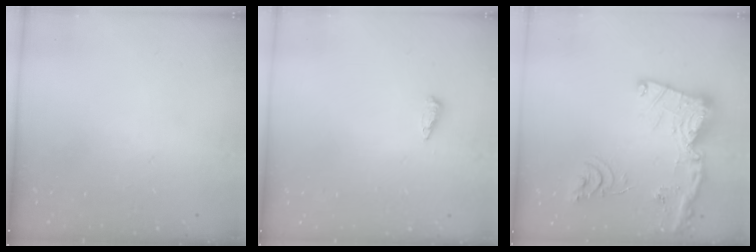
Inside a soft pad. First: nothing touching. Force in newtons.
{"total": 6.1, "press": 6.0, "slide": 1.0}
{"total": 21.7, "press": 21.5, "slide": 2.2}